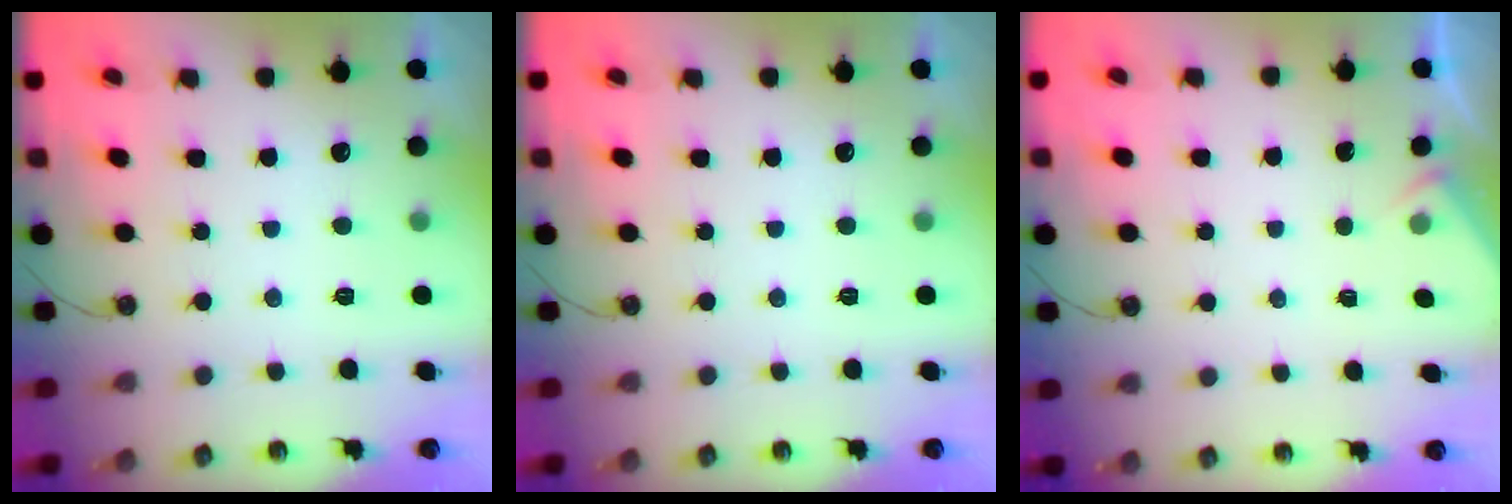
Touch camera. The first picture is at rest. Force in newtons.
{"total": 0.0}
{"total": 2.8, "press": 2.7, "slide": 0.4}